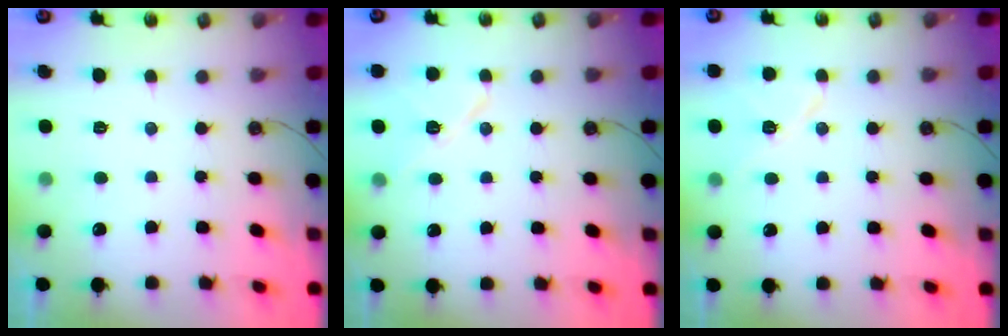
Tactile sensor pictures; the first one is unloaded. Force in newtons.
{"total": 10.1, "press": 10.1, "slide": 0.7}
{"total": 8.9, "press": 8.7, "slide": 1.8}